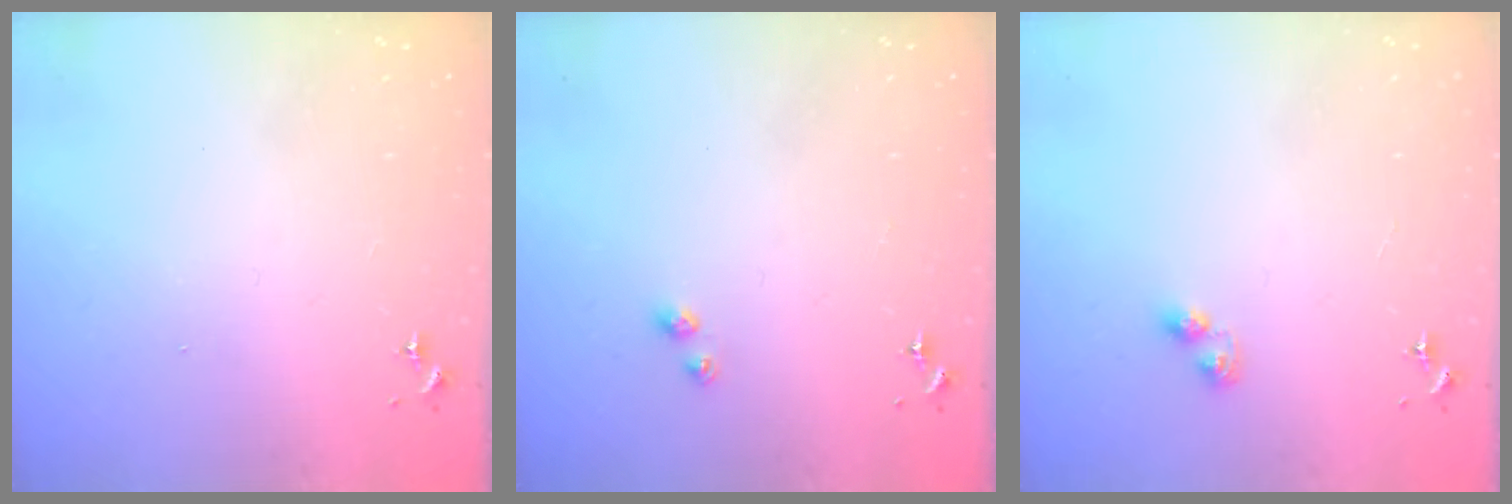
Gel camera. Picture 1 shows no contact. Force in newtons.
{"total": 4.6, "press": 4.6, "slide": 0.3}
{"total": 2.6, "press": 2.5, "slide": 0.4}